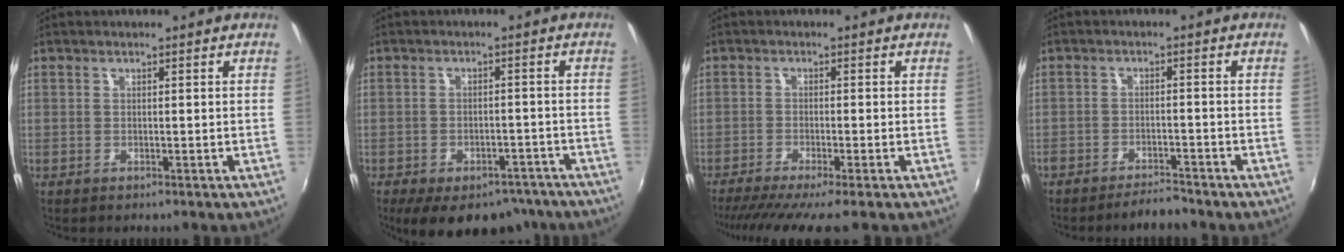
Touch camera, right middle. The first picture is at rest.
{"total": 15.4, "force": [-11.4, 7.4, 7.2], "torque": [-0.145, -0.008, -0.140]}
{"total": 7.9, "force": [-6.5, -0.5, 4.5], "torque": [-0.097, -0.027, -0.105]}
{"total": 4.7, "force": [-4.4, 0.9, 1.3], "torque": [-0.043, -0.002, -0.070]}